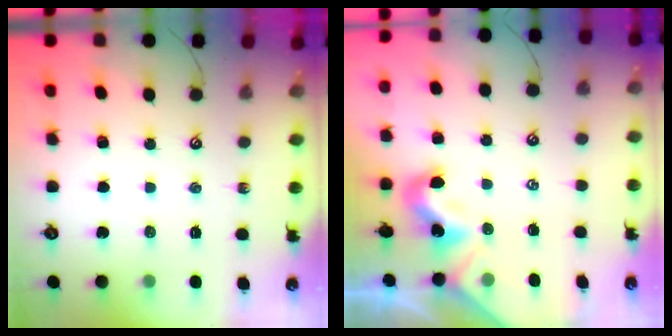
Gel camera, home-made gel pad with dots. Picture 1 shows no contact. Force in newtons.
{"total": 2.0, "press": 2.0, "slide": 0.4}